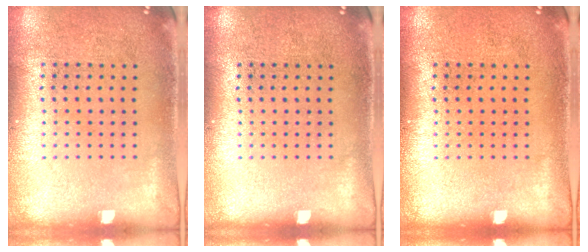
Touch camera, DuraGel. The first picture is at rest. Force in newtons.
{"total": 0.0}
{"total": 0.0}